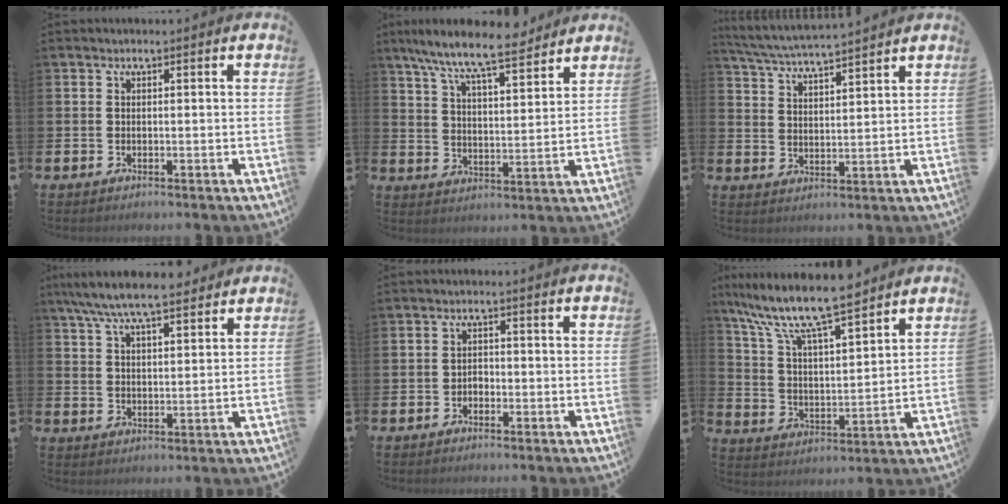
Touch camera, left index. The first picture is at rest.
{"total": 8.9, "force": [8.1, 1.1, 3.5], "torque": [-0.095, -0.046, 0.142]}
{"total": 5.0, "force": [4.9, -0.3, 1.1], "torque": [-0.044, -0.031, 0.086]}
{"total": 7.5, "force": [6.8, 1.3, 2.8], "torque": [-0.072, -0.021, 0.124]}
{"total": 1.3, "force": [-0.9, 0.9, 0.3], "torque": [-0.008, 0.002, -0.020]}
{"total": 10.2, "force": [8.9, 1.4, 4.8], "torque": [-0.132, -0.048, 0.154]}